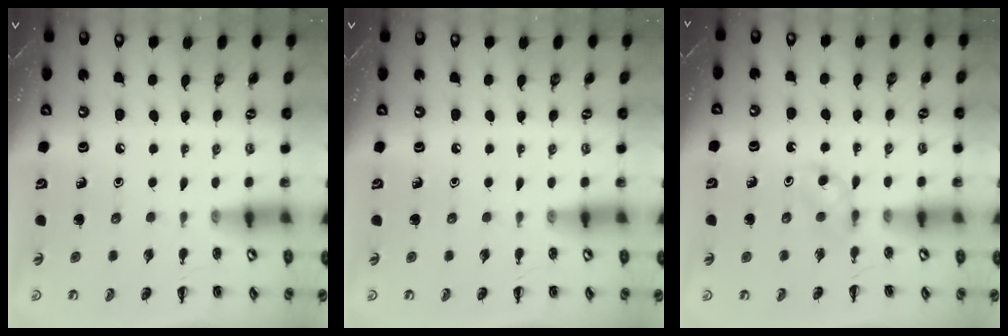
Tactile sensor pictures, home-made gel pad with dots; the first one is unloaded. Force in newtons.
{"total": 0.0}
{"total": 2.7, "press": 2.4, "slide": 1.1}